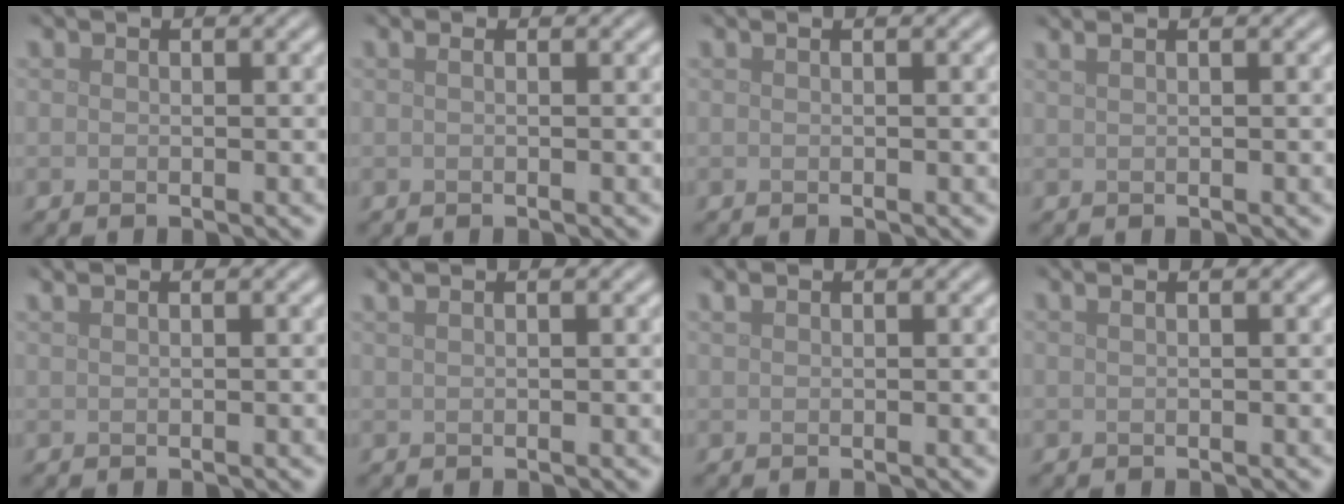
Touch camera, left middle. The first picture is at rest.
{"total": 0.7, "force": [0.3, 0.3, 0.6], "torque": [-0.012, 0.002, 0.001]}
{"total": 0.6, "force": [0.2, 0.2, 0.5], "torque": [-0.005, 0.004, -0.001]}
{"total": 3.0, "force": [1.8, 1.5, 1.9], "torque": [-0.015, 0.014, 0.001]}
{"total": 1.9, "force": [1.2, 0.9, 1.2], "torque": [-0.012, 0.004, 0.001]}
{"total": 3.0, "force": [1.8, 1.6, 1.9], "torque": [-0.014, 0.017, -0.001]}
{"total": 0.8, "force": [0.6, 0.2, 0.4], "torque": [-0.009, 0.005, 0.013]}
{"total": 2.3, "force": [1.2, 1.2, 1.6], "torque": [-0.005, 0.010, -0.009]}